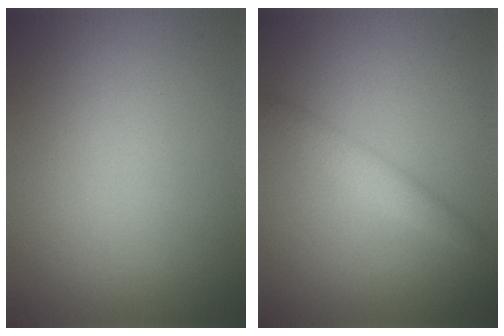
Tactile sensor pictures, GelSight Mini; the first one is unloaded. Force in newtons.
{"total": 2.3, "press": 2.3, "slide": 0.0}